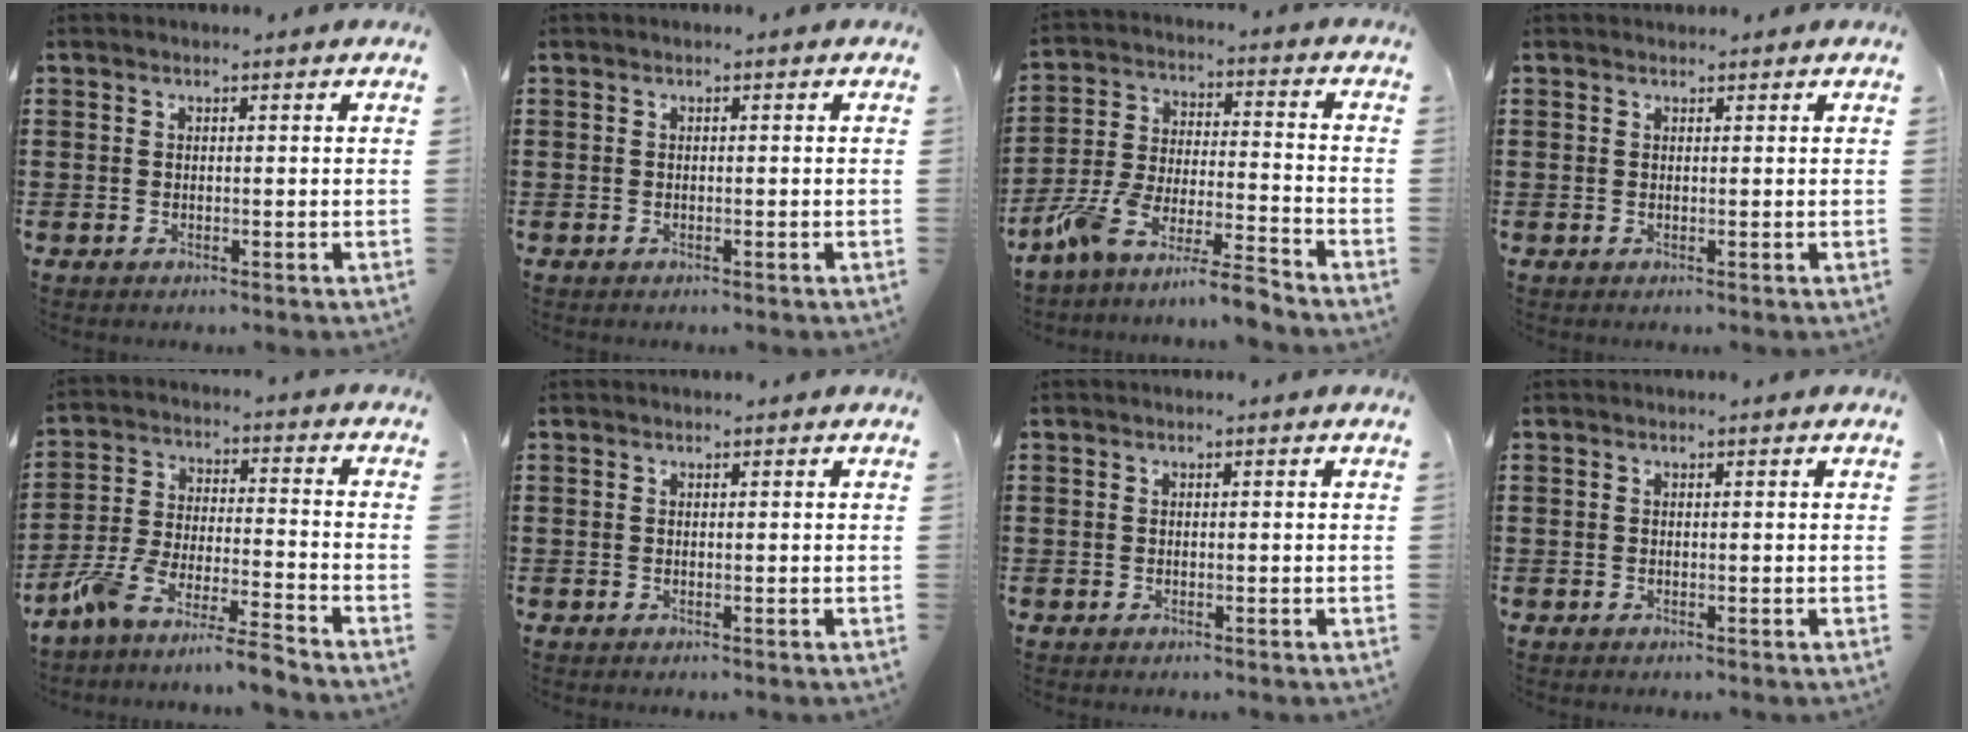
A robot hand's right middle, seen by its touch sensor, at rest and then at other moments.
{"total": 0.0}
{"total": 8.8, "force": [-8.2, -0.3, 3.2], "torque": [-0.075, -0.001, -0.167]}
{"total": 0.8, "force": [0.7, 0.4, -0.1], "torque": [0.009, -0.001, 0.011]}
{"total": 7.9, "force": [-7.4, -0.6, 2.7], "torque": [-0.061, -0.002, -0.149]}
{"total": 0.6, "force": [-0.6, 0.0, 0.0], "torque": [0.001, 0.001, -0.011]}
{"total": 0.0}
{"total": 0.0}